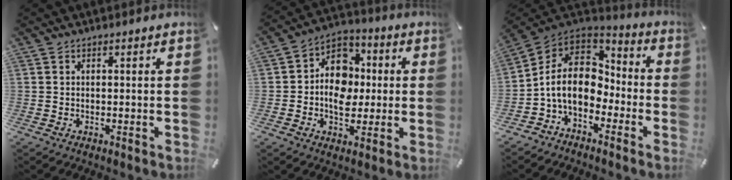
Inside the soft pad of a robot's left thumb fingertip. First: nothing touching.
{"total": 11.5, "force": [-2.1, 9.4, 6.4], "torque": [-0.106, 0.026, -0.035]}
{"total": 11.4, "force": [-2.8, 8.9, 6.6], "torque": [-0.156, 0.016, -0.052]}